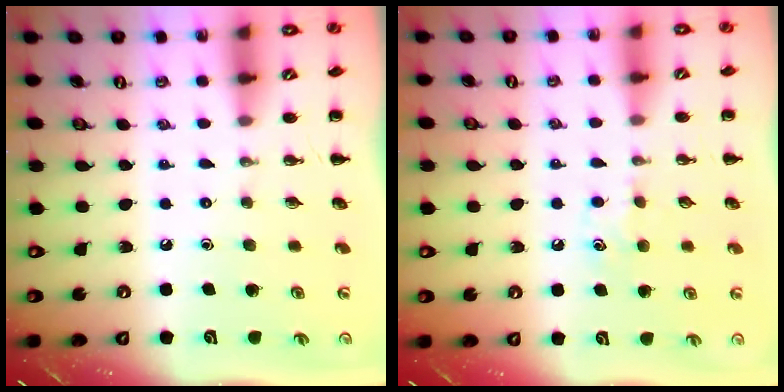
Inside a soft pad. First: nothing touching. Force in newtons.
{"total": 5.0, "press": 4.7, "slide": 1.7}